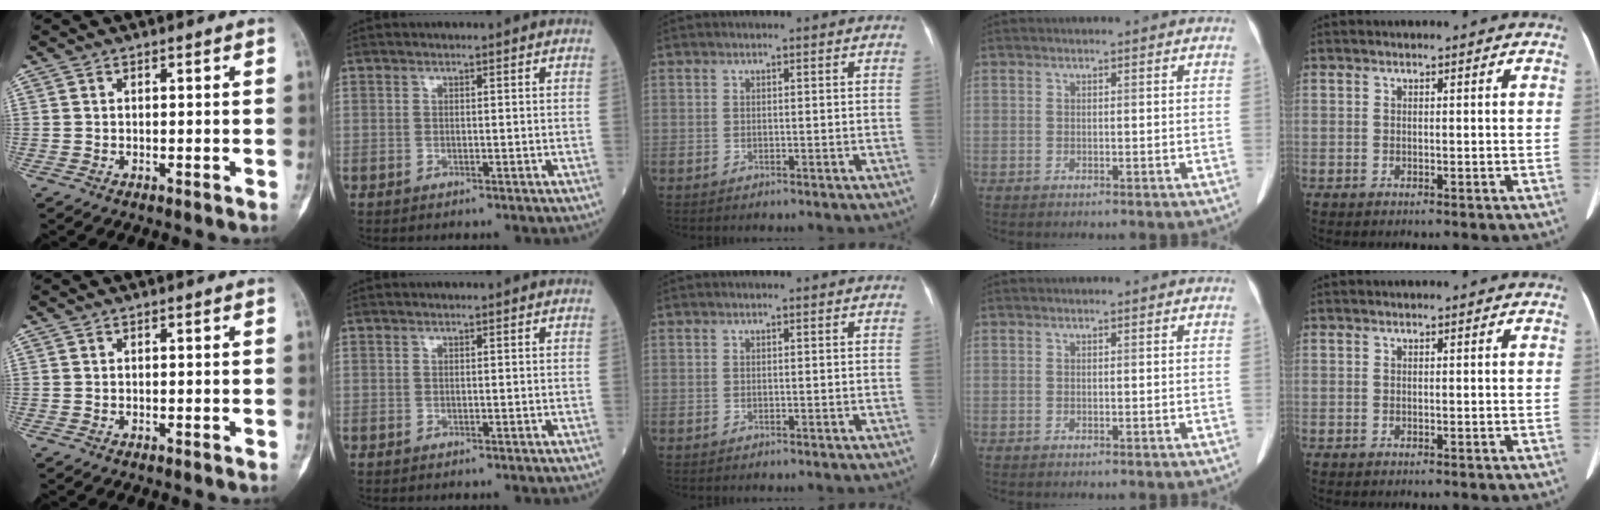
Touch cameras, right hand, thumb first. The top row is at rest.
{}